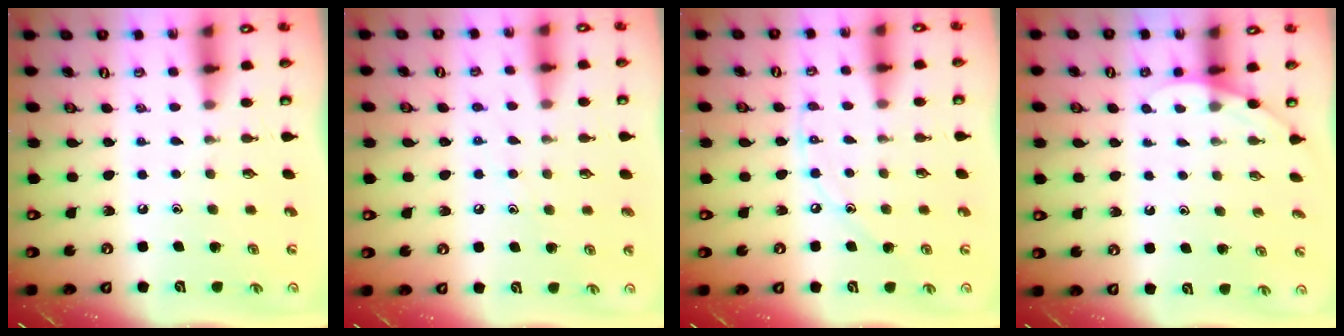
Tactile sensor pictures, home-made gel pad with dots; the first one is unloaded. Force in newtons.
{"total": 6.5, "press": 6.4, "slide": 0.7}
{"total": 7.2, "press": 7.1, "slide": 0.8}
{"total": 2.6, "press": 2.6, "slide": 0.2}